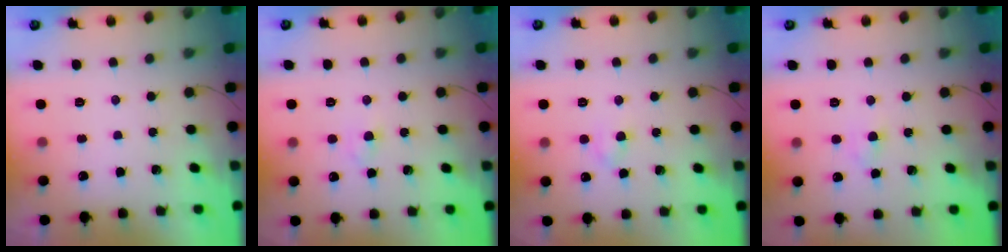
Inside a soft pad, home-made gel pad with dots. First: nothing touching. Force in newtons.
{"total": 2.7, "press": 2.5, "slide": 1.1}
{"total": 2.8, "press": 2.6, "slide": 1.2}
{"total": 2.9, "press": 2.7, "slide": 1.2}